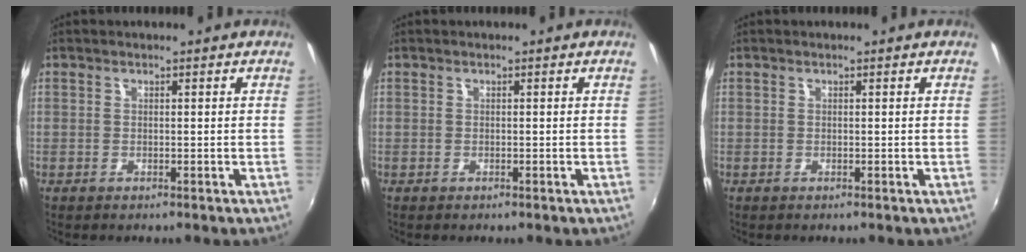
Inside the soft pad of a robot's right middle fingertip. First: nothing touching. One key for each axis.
{"total": 0.0}
{"total": 0.0}